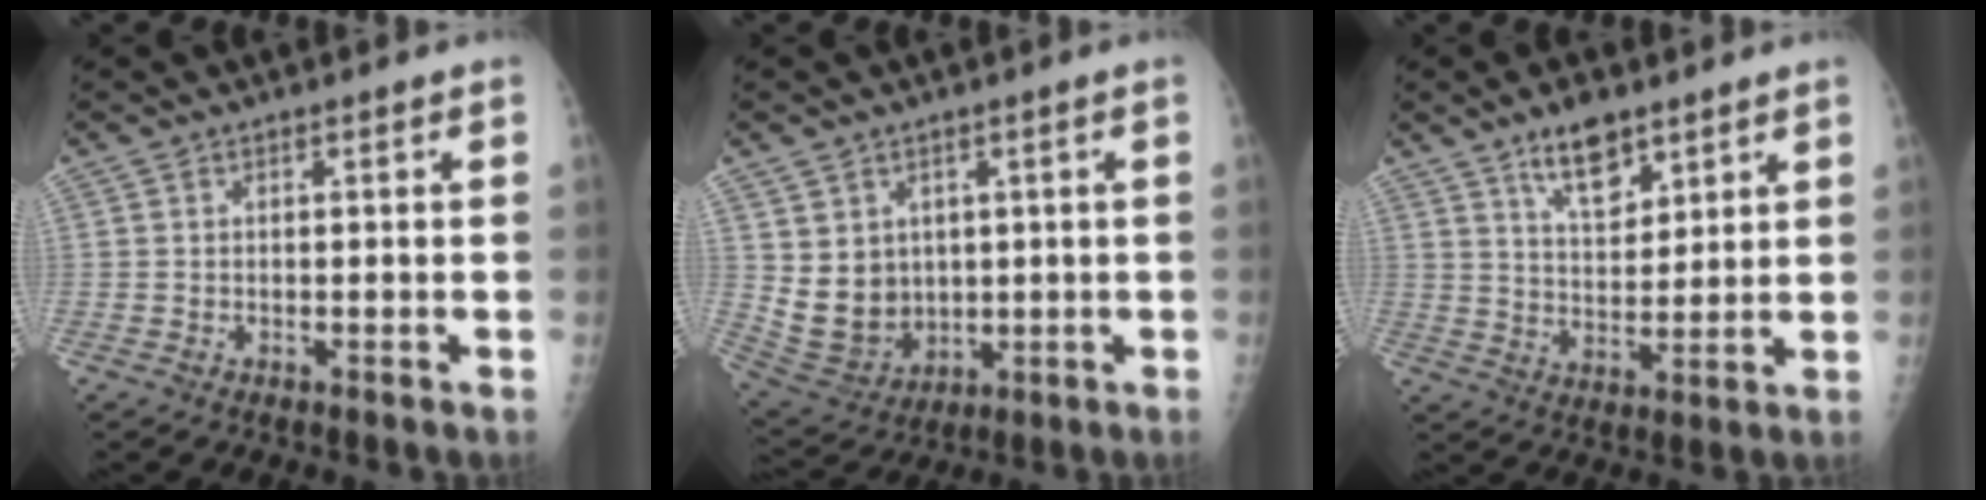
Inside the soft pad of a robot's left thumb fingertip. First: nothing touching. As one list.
[{"total": 9.9, "force": [1.8, 8.6, 4.6], "torque": [-0.050, -0.018, 0.063]}, {"total": 8.8, "force": [5.8, 4.1, 5.3], "torque": [-0.065, -0.036, 0.104]}]